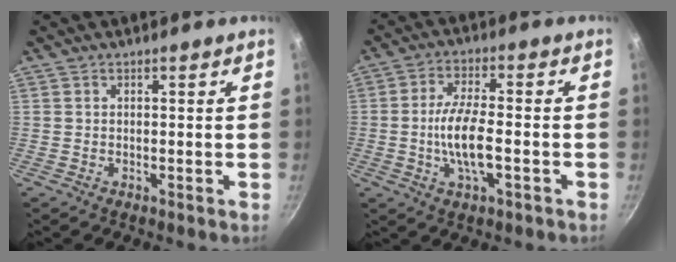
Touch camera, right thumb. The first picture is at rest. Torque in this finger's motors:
{"motor_torque": [3.10, 1.91, 1.02, -0.79, 0.41]}